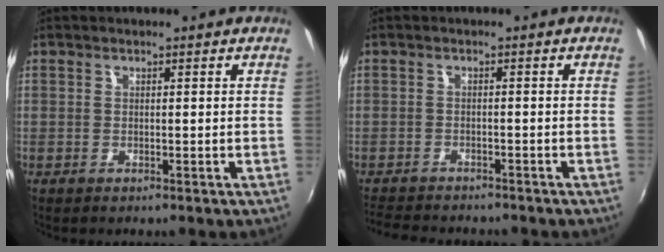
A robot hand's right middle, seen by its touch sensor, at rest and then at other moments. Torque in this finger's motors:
{"motor_torque": [0.14, -0.17, 0.01, 0.02]}